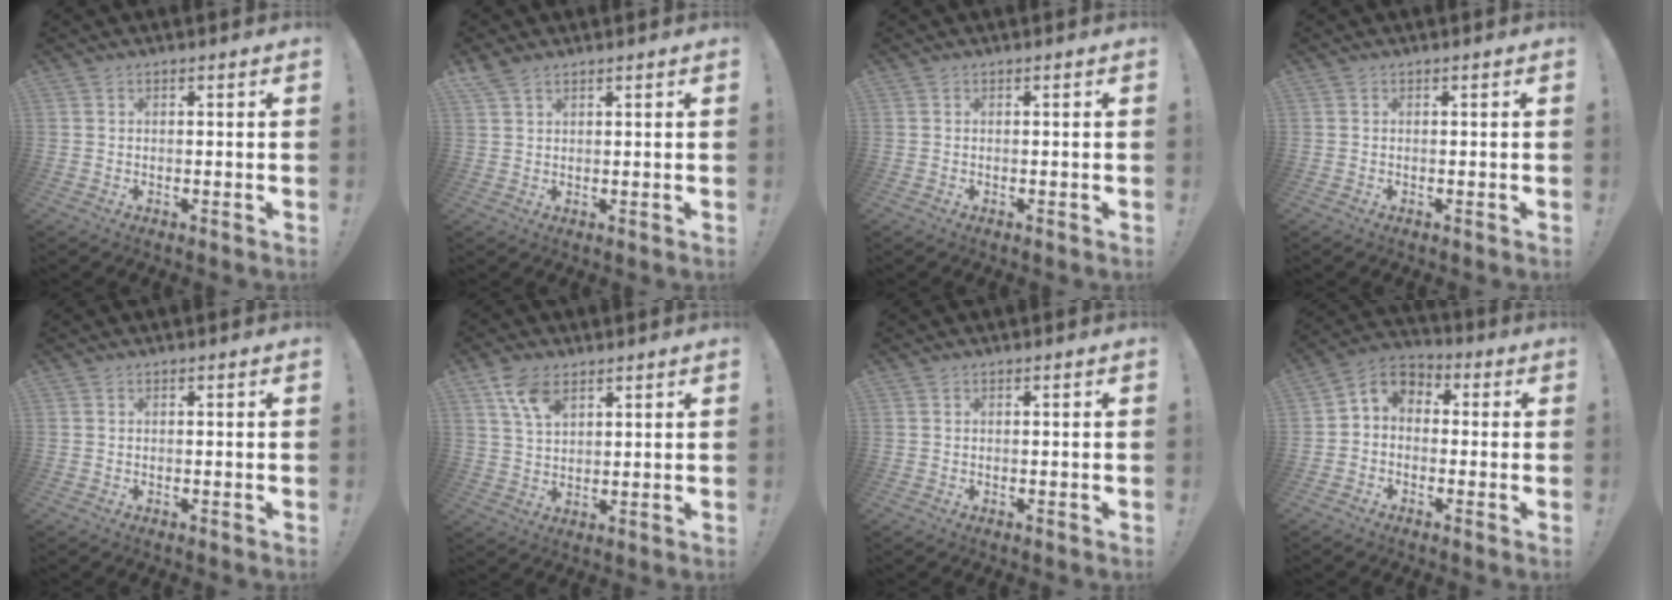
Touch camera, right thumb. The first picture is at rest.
{"total": 3.5, "force": [2.8, 1.5, 1.4], "torque": [-0.024, -0.014, 0.053]}
{"total": 0.0}
{"total": 0.0}
{"total": 0.0}
{"total": 7.8, "force": [4.8, 4.1, 4.7], "torque": [-0.078, -0.018, 0.089]}
{"total": 0.0}
{"total": 5.8, "force": [-1.5, 4.8, 2.9], "torque": [-0.052, 0.016, -0.024]}